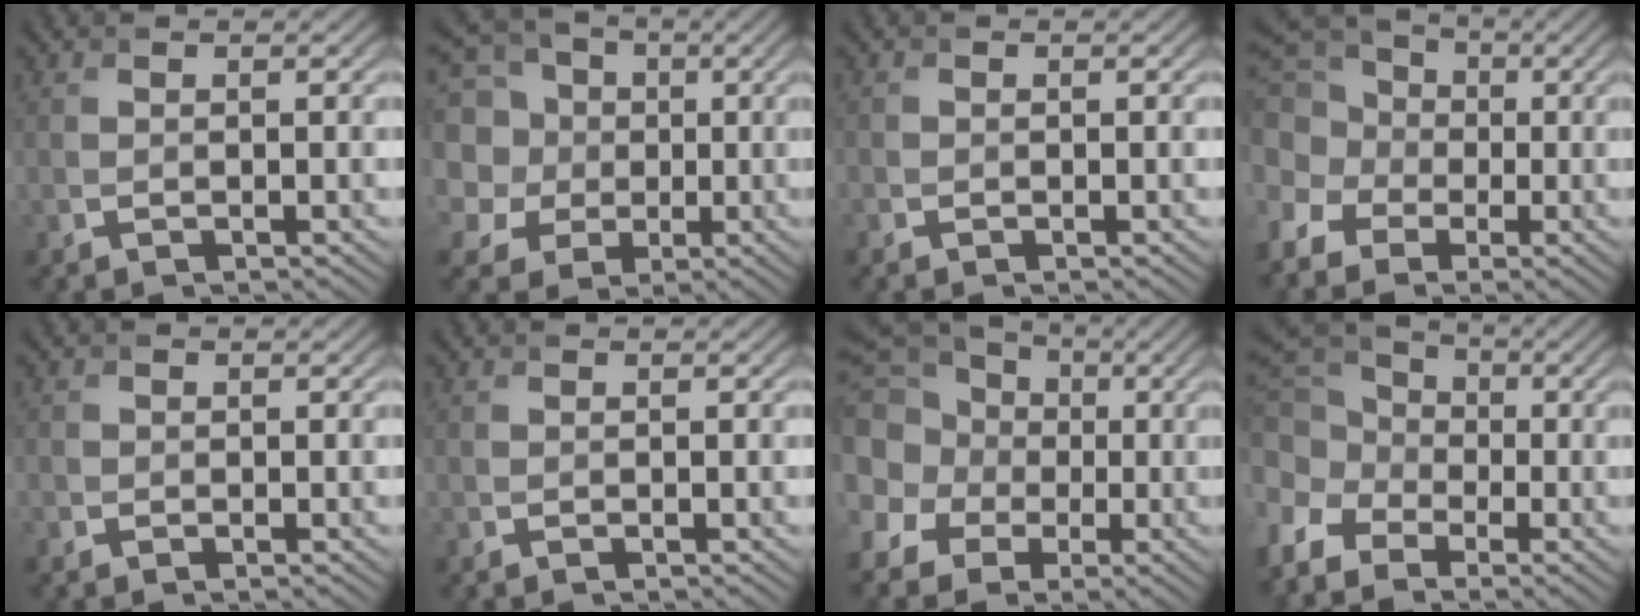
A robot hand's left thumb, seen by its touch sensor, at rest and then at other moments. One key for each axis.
{"total": 13.1, "fx": 2.9, "fy": 11.4, "fz": 5.7, "tx": -0.215, "ty": 0.029, "tz": 0.031}
{"total": 0.5, "fx": -0.4, "fy": 0.4, "fz": -0.1, "tx": 0.003, "ty": -0.004, "tz": -0.009}
{"total": 11.5, "fx": -2.4, "fy": 9.6, "fz": 5.8, "tx": -0.160, "ty": 0.004, "tz": -0.083}
{"total": 0.8, "fx": -0.4, "fy": 0.7, "fz": 0.0, "tx": 0.005, "ty": -0.005, "tz": -0.011}
{"total": 0.0}
{"total": 17.2, "fx": -0.4, "fy": 15.6, "fz": 7.1, "tx": -0.213, "ty": -0.005, "tz": -0.051}
{"total": 11.1, "fx": -5.1, "fy": 7.9, "fz": 5.8, "tx": -0.164, "ty": -0.036, "tz": -0.101}